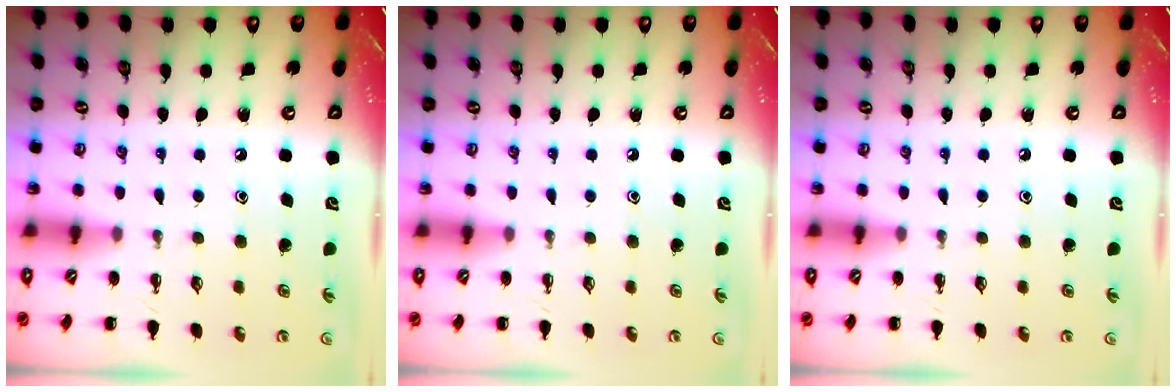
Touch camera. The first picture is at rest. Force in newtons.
{"total": 0.0}
{"total": 0.0}